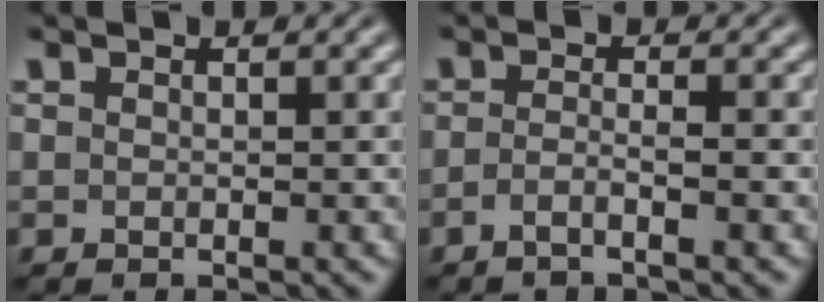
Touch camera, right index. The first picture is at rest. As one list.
[{"total": 2.2, "force": [-1.8, -0.6, 1.2], "torque": [-0.025, -0.011, -0.028]}]